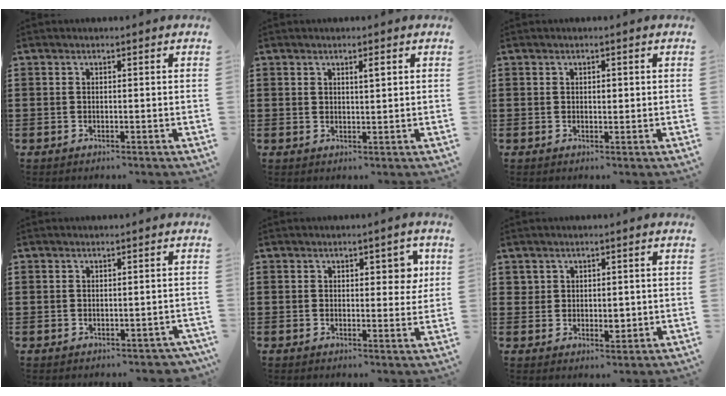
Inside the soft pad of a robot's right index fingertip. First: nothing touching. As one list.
[{"total": 1.5, "force": [0.7, 0.4, 1.3], "torque": [-0.016, 0.000, 0.009]}, {"total": 0.9, "force": [0.2, 0.5, 0.7], "torque": [-0.014, 0.004, 0.002]}, {"total": 1.0, "force": [-0.3, 0.9, 0.2], "torque": [-0.007, 0.002, -0.008]}, {"total": 4.1, "force": [1.6, 2.3, 3.0], "torque": [-0.033, 0.000, 0.018]}, {"total": 2.3, "force": [0.7, 1.8, 1.2], "torque": [-0.021, 0.004, 0.011]}]